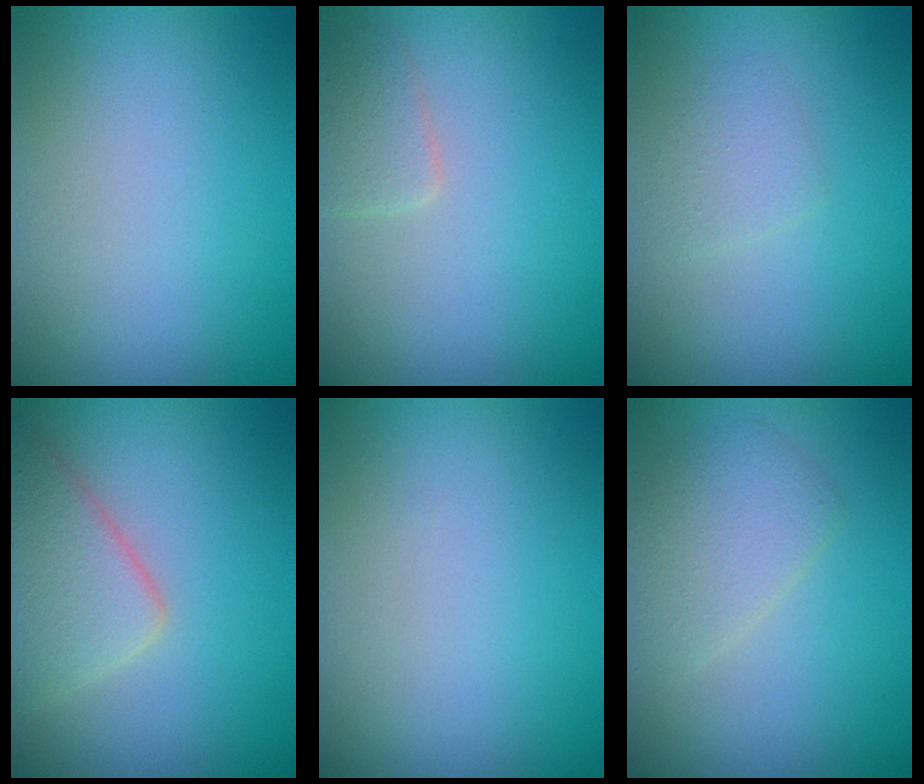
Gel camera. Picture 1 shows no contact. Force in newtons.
{"total": 1.7, "press": 1.7, "slide": 0.1}
{"total": 1.5, "press": 1.5, "slide": 0.0}
{"total": 4.7, "press": 4.7, "slide": 0.1}
{"total": 0.0}
{"total": 2.9, "press": 2.9, "slide": 0.1}